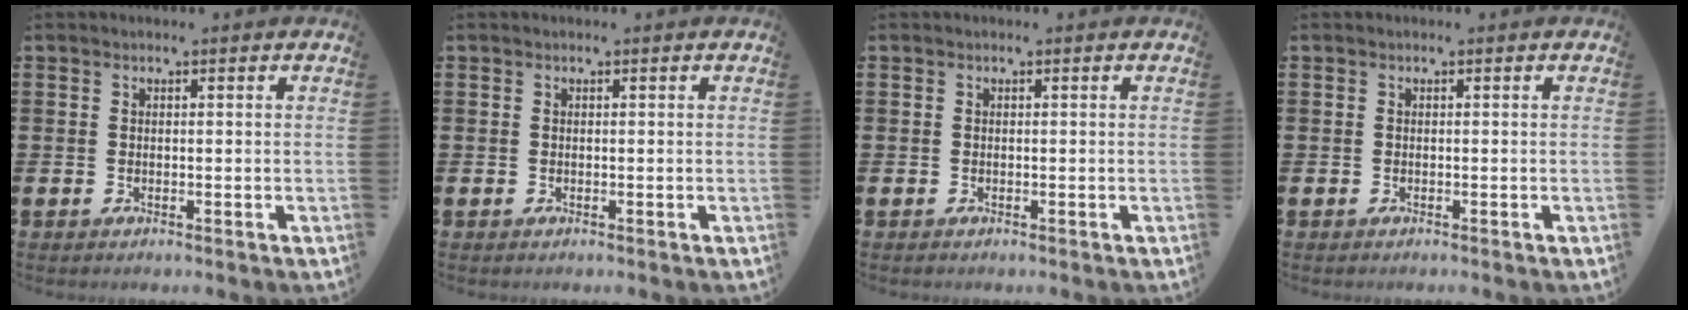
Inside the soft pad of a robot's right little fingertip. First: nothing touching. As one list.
[{"total": 0.0}, {"total": 0.0}, {"total": 0.0}]